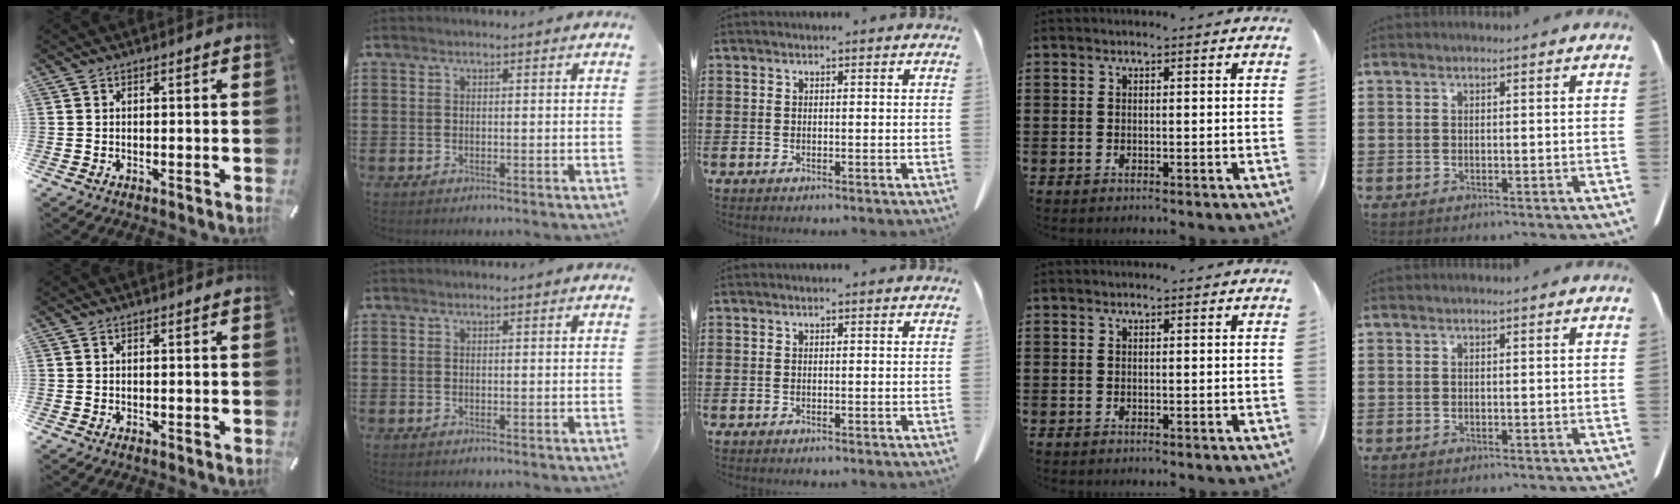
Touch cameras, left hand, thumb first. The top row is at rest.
{}